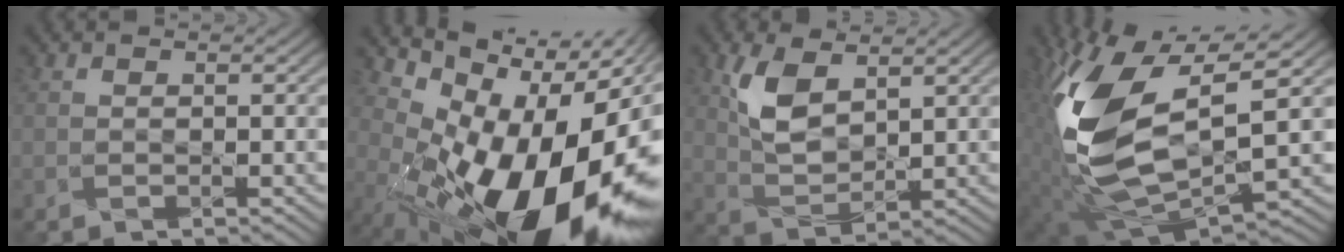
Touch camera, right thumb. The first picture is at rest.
{"total": 19.6, "force": [-4.1, 11.1, 15.7], "torque": [-0.225, -0.044, -0.051]}
{"total": 6.3, "force": [3.1, 3.2, 4.4], "torque": [-0.102, -0.005, 0.068]}
{"total": 14.8, "force": [3.3, 7.6, 12.3], "torque": [-0.271, -0.013, 0.064]}